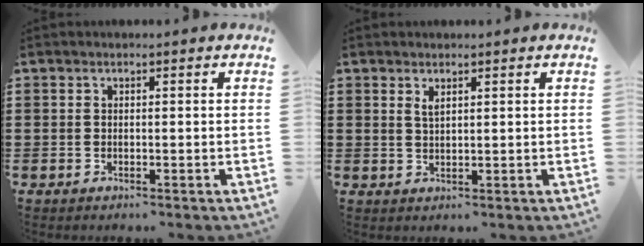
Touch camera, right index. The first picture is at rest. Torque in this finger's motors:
{"motor_torque": [0.11, -0.09, 0.03, 0.05]}